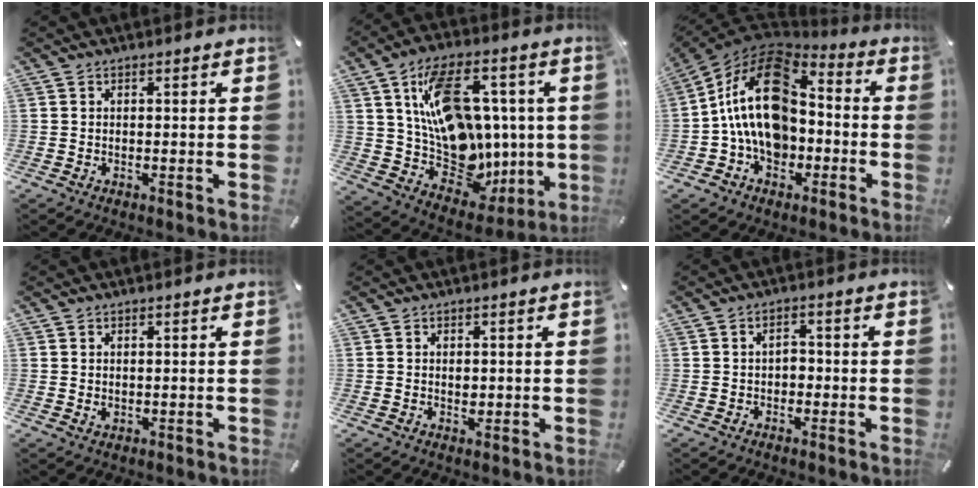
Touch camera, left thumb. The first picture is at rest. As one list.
[{"total": 21.2, "force": [4.4, 14.9, 14.5], "torque": [-0.246, -0.030, 0.087]}, {"total": 18.9, "force": [-0.4, 14.1, 12.5], "torque": [-0.239, 0.017, -0.009]}, {"total": 0.8, "force": [0.3, 0.6, 0.3], "torque": [0.001, -0.001, 0.003]}, {"total": 1.4, "force": [0.0, 1.2, 0.8], "torque": [-0.010, 0.001, -0.002]}, {"total": 2.7, "force": [-0.4, 1.9, 1.8], "torque": [-0.026, 0.006, -0.013]}]